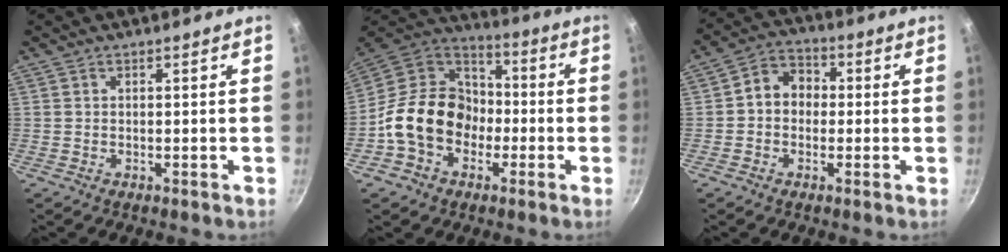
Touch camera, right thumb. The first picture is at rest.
{"total": 17.6, "force": [-4.3, 13.9, 9.9], "torque": [-0.128, 0.054, -0.089]}
{"total": 6.9, "force": [-0.1, 5.7, 3.8], "torque": [-0.031, 0.019, -0.018]}